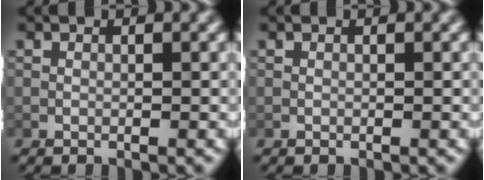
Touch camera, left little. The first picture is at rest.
{"total": 0.0}